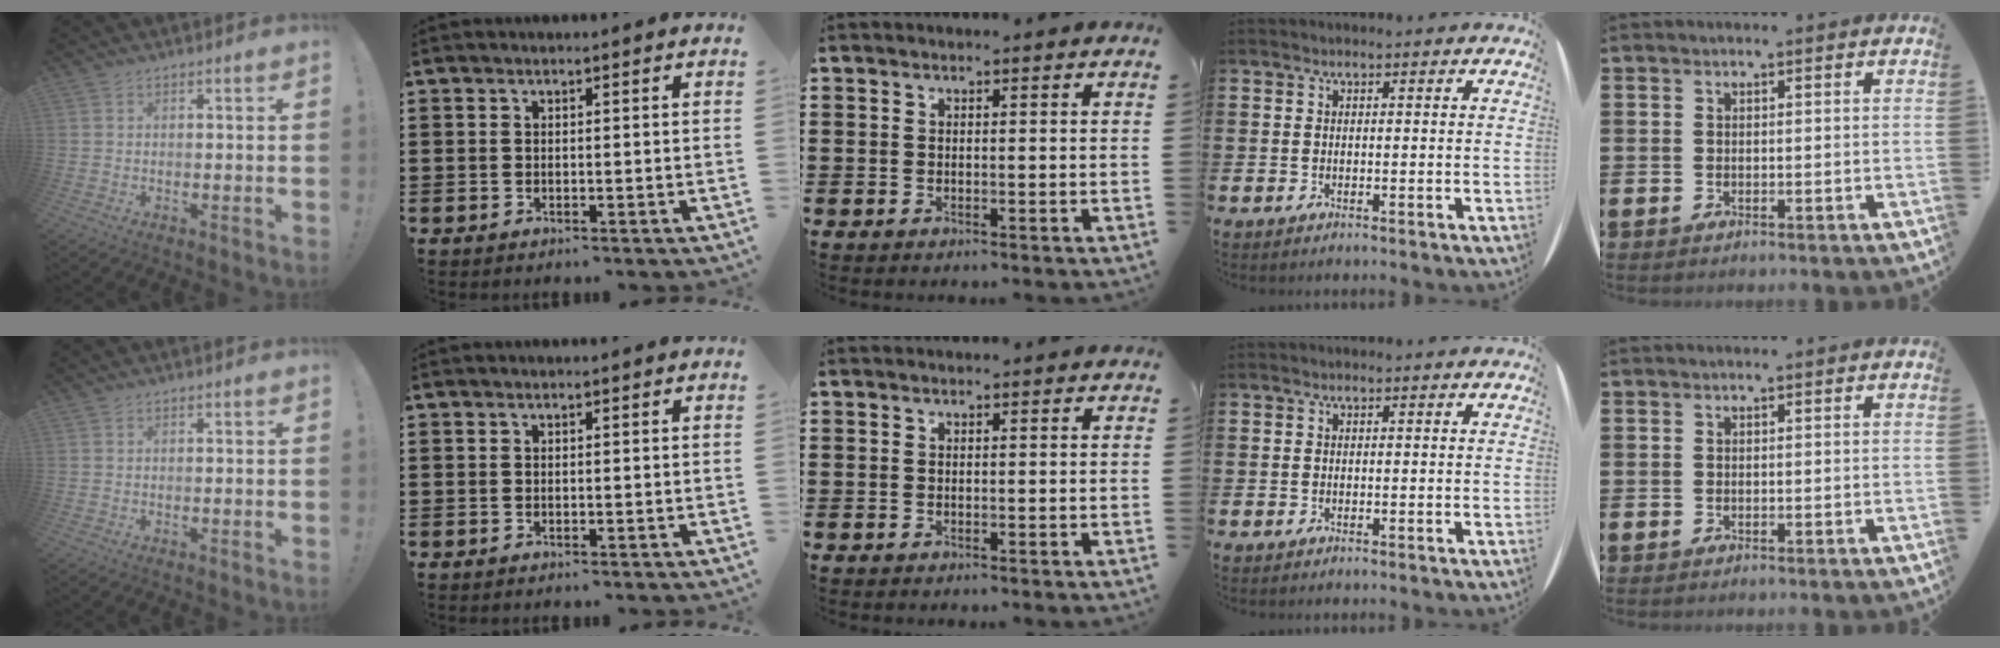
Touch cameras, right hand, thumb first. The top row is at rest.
{}